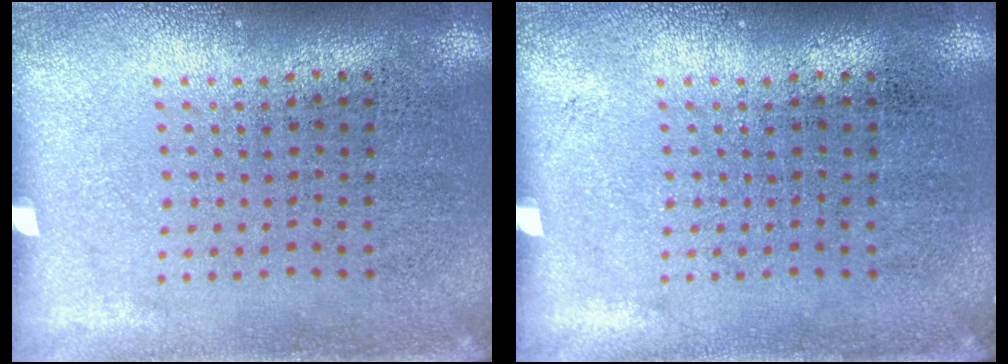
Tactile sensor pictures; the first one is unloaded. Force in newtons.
{"total": 0.0}